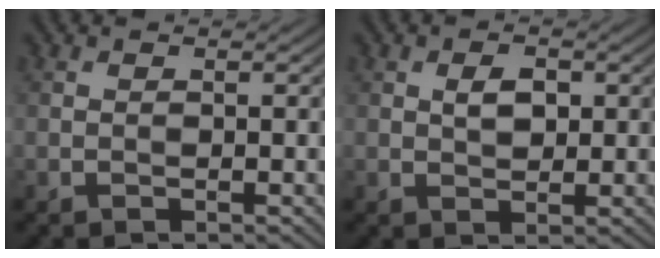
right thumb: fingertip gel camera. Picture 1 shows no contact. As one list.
[{"total": 2.6, "force": [0.7, 1.6, 1.9], "torque": [-0.036, -0.002, 0.012]}]